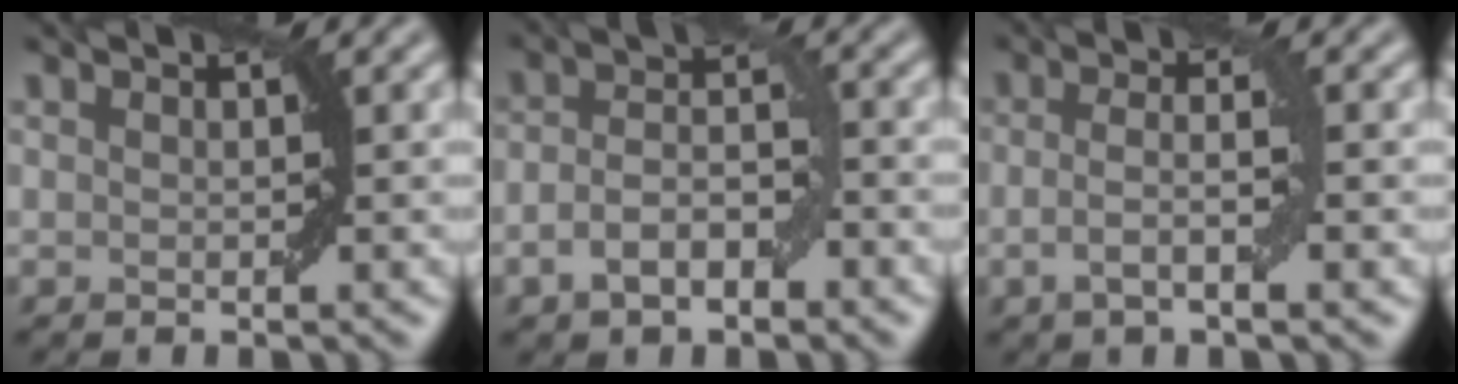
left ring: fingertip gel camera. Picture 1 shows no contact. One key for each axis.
{"total": 4.3, "fx": -1.9, "fy": 2.1, "fz": 3.3, "tx": -0.060, "ty": 0.008, "tz": -0.037}
{"total": 3.3, "fx": -0.7, "fy": 0.7, "fz": 3.1, "tx": -0.059, "ty": -0.001, "tz": -0.018}